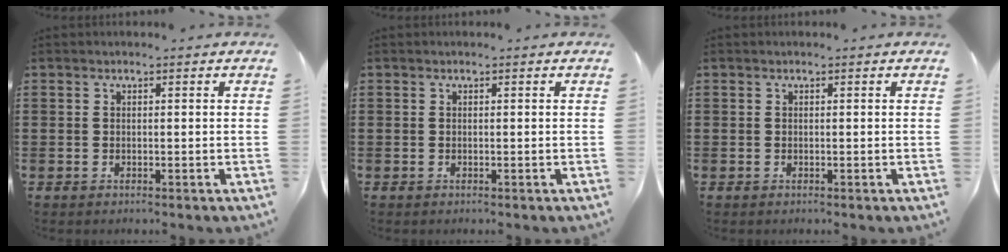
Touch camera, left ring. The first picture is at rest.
{"total": 0.0}
{"total": 0.0}